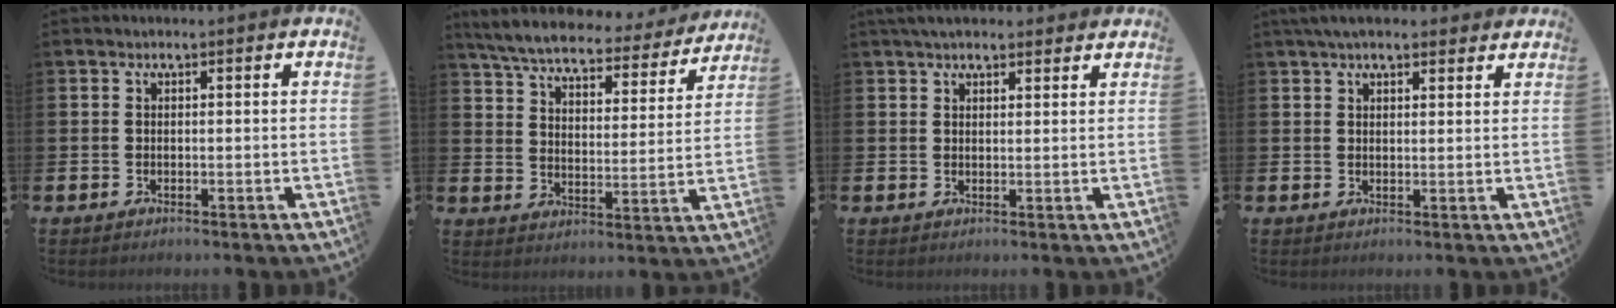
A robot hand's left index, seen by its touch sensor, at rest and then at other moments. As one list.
[{"total": 6.4, "force": [5.9, 1.2, 2.2], "torque": [-0.071, -0.039, 0.098]}, {"total": 3.5, "force": [3.1, 1.2, 1.0], "torque": [-0.021, -0.005, 0.057]}, {"total": 3.7, "force": [3.3, 1.1, 1.4], "torque": [-0.030, -0.005, 0.060]}]